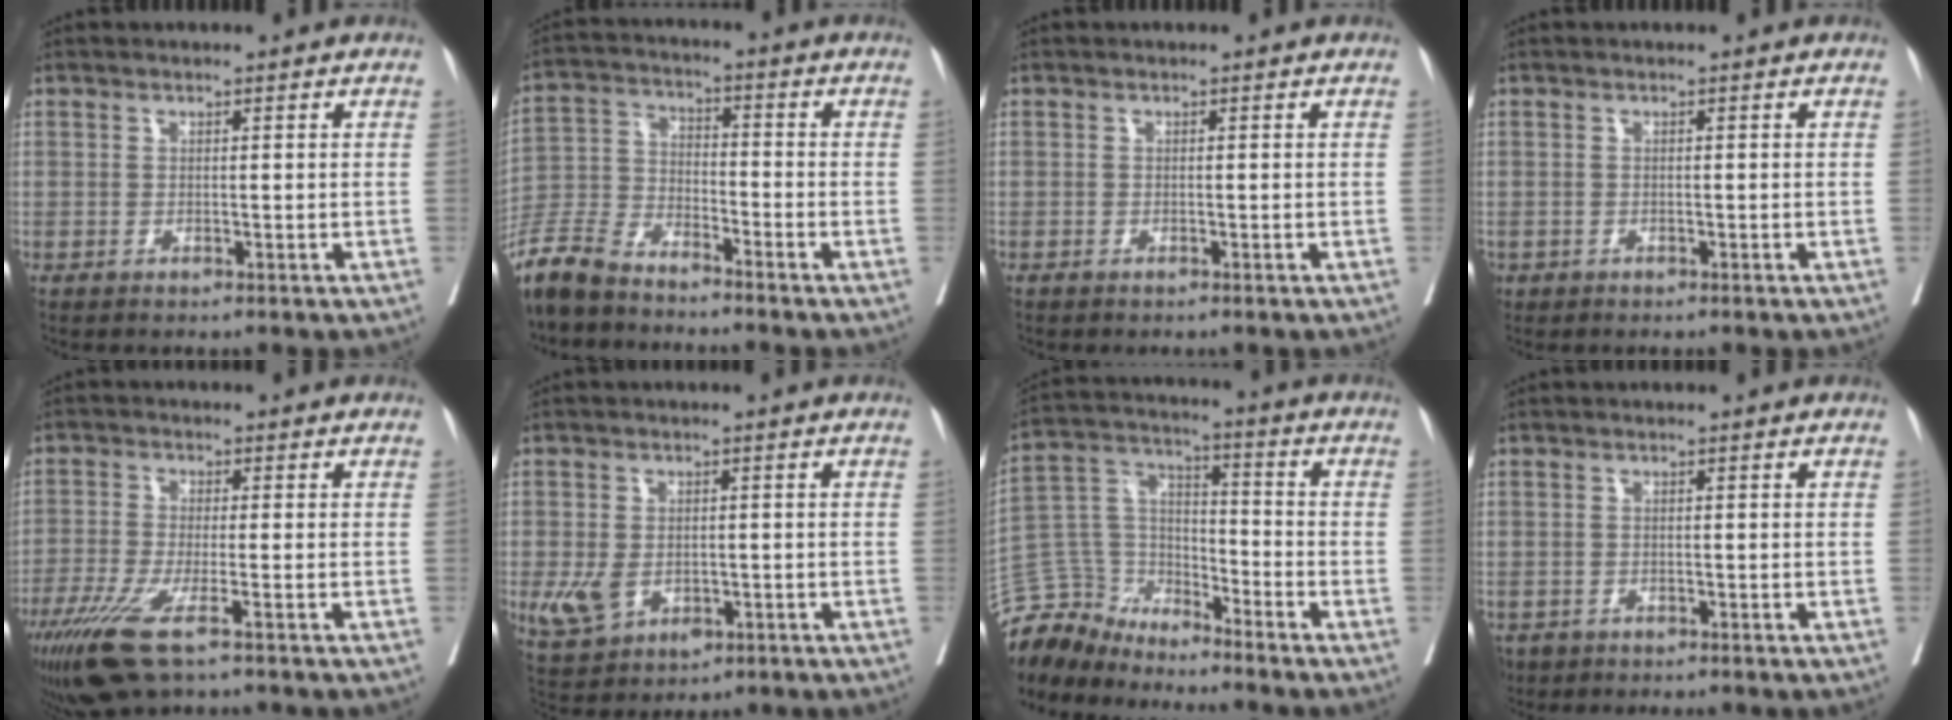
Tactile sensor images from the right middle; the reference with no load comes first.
{"total": 9.3, "force": [-8.5, 2.3, 3.2], "torque": [-0.069, -0.013, -0.172]}
{"total": 0.0}
{"total": 0.6, "force": [-0.4, 0.5, 0.1], "torque": [-0.007, 0.002, -0.005]}
{"total": 9.5, "force": [-5.9, 1.3, 7.3], "torque": [-0.137, -0.027, -0.103]}
{"total": 6.4, "force": [-1.7, 4.4, 4.3], "torque": [-0.086, -0.001, -0.012]}
{"total": 9.0, "force": [-8.8, 2.1, -0.5], "torque": [0.008, 0.041, -0.177]}
{"total": 2.6, "force": [-1.9, 1.7, 0.5], "torque": [-0.012, -0.001, -0.031]}